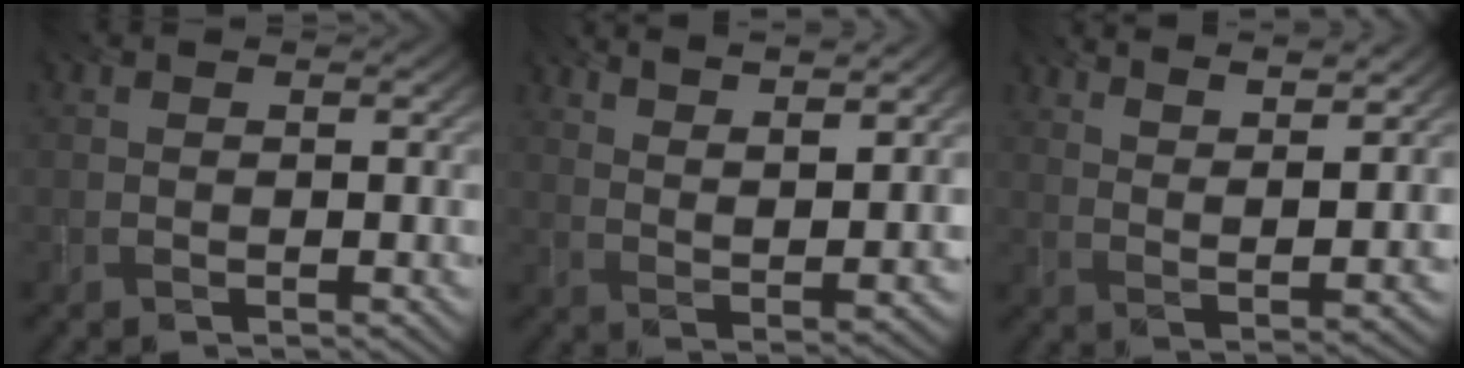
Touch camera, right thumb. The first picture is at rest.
{"total": 10.3, "force": [7.4, 2.0, 6.8], "torque": [-0.110, 0.005, 0.103]}
{"total": 9.9, "force": [7.4, 1.7, 6.3], "torque": [-0.097, -0.004, 0.104]}